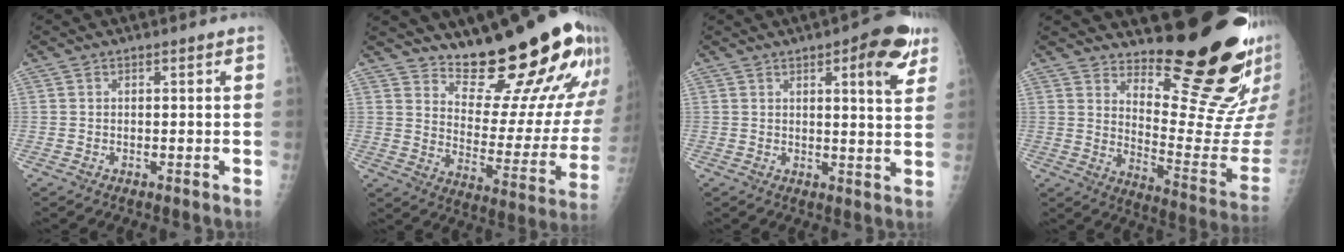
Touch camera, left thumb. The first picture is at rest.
{"total": 22.5, "force": [17.7, 6.6, 12.3], "torque": [-0.127, -0.136, 0.248]}
{"total": 9.6, "force": [4.8, 2.7, 7.8], "torque": [-0.078, -0.019, 0.055]}
{"total": 20.4, "force": [15.2, 5.1, 12.6], "torque": [-0.140, -0.146, 0.224]}